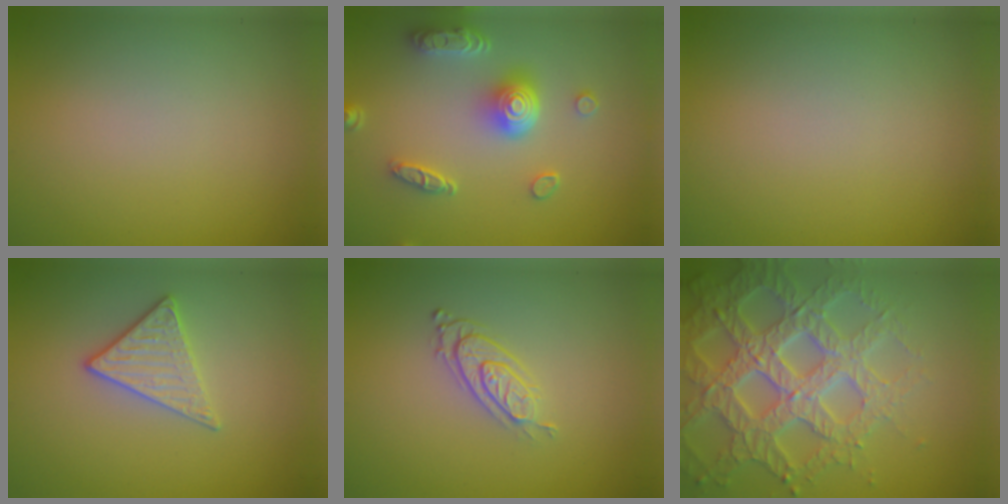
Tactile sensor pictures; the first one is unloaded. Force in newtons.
{"total": 5.3, "press": 4.0, "slide": 3.4}
{"total": 0.0}
{"total": 2.7, "press": 2.5, "slide": 1.1}
{"total": 3.0, "press": 2.0, "slide": 2.2}
{"total": 7.0, "press": 6.7, "slide": 1.8}